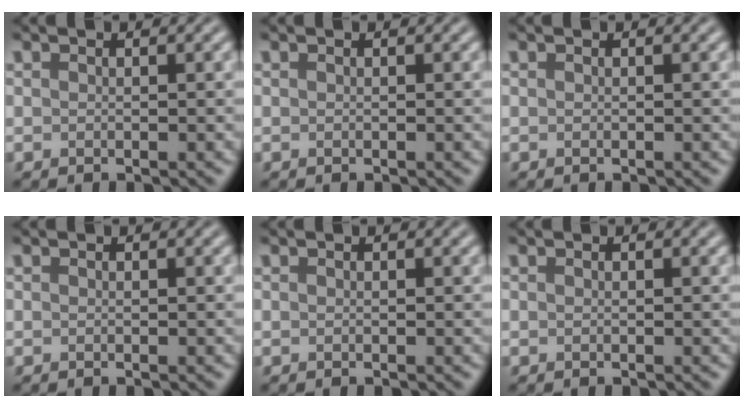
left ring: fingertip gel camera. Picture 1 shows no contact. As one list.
[{"total": 0.0}, {"total": 0.0}, {"total": 0.0}, {"total": 0.0}, {"total": 0.0}]